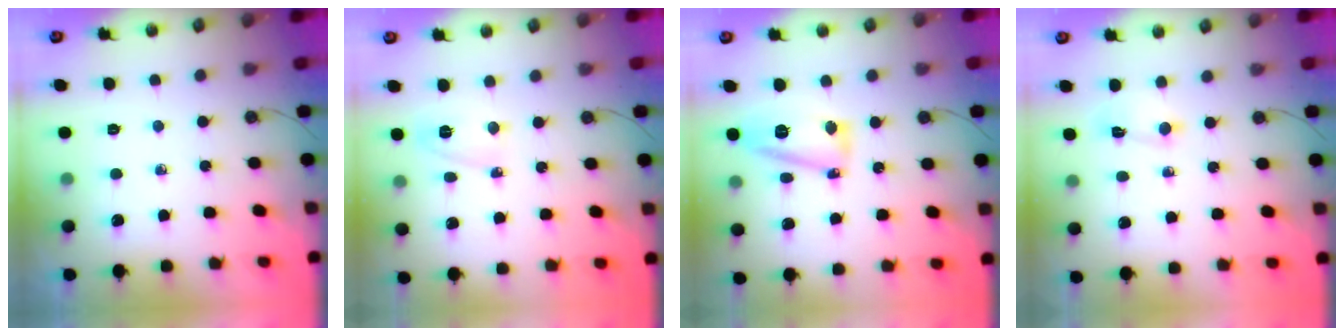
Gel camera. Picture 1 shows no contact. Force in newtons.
{"total": 3.7, "press": 3.3, "slide": 1.7}
{"total": 13.0, "press": 13.0, "slide": 1.2}
{"total": 5.0, "press": 5.0, "slide": 0.5}